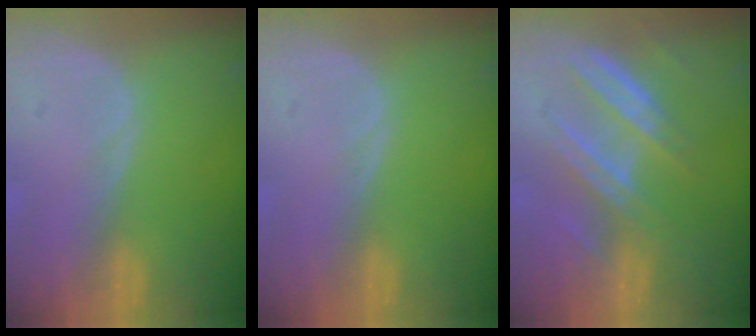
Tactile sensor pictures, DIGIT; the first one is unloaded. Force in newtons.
{"total": 0.0}
{"total": 7.7, "press": 7.0, "slide": 3.1}